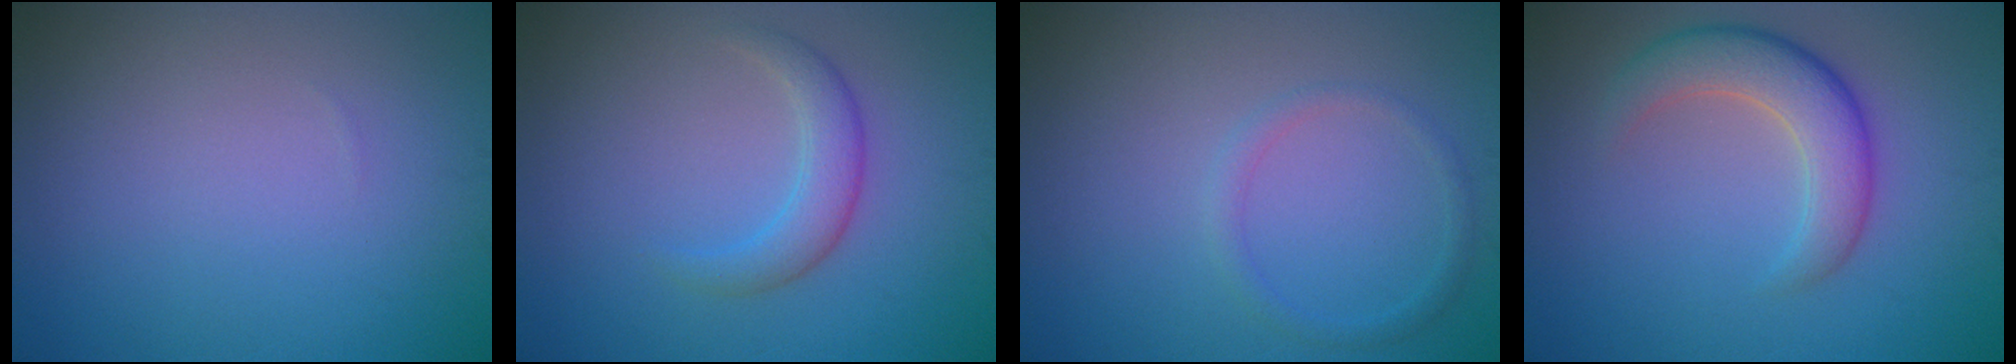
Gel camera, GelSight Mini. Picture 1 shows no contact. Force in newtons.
{"total": 2.7, "press": 2.7, "slide": 0.1}
{"total": 1.3, "press": 1.3, "slide": 0.1}
{"total": 4.8, "press": 4.8, "slide": 0.4}